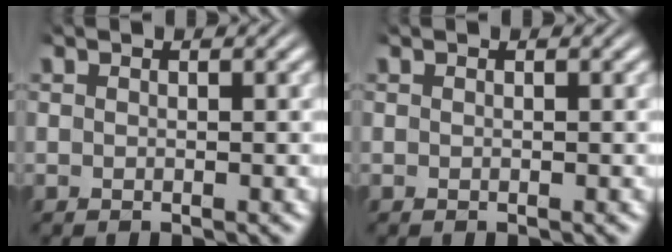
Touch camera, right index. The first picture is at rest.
{"total": 0.0}